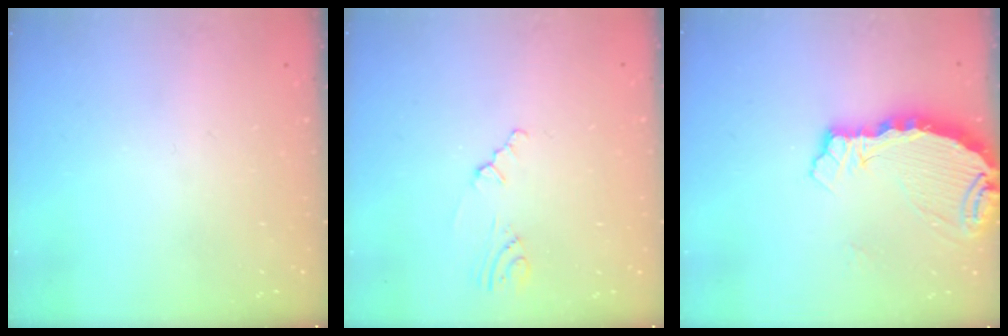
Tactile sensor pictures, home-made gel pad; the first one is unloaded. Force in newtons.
{"total": 1.0, "press": 0.9, "slide": 0.4}
{"total": 6.7, "press": 6.7, "slide": 0.7}